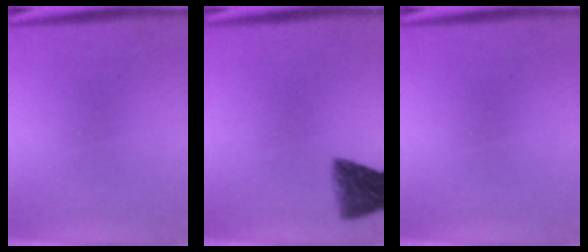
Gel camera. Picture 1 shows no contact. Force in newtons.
{"total": 5.6}
{"total": 0.0}